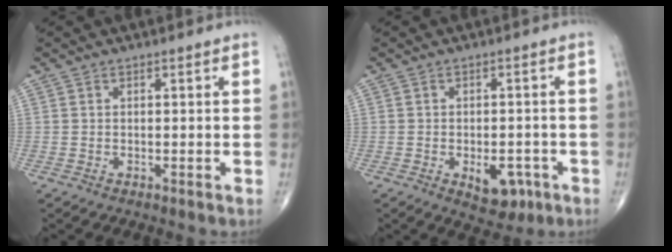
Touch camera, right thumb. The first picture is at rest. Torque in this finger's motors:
{"motor_torque": [0.93, 0.90, 0.32, -0.46, 0.18]}